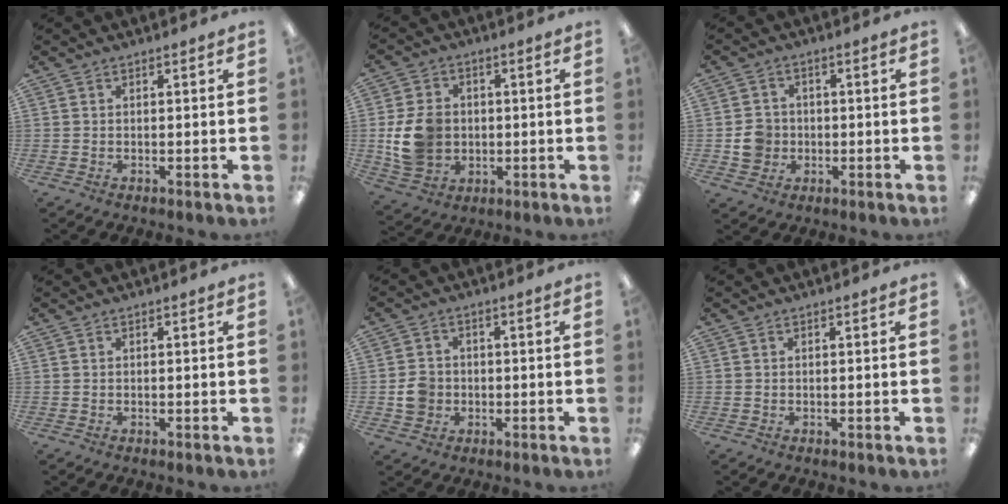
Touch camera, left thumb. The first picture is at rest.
{"total": 10.8, "force": [-0.3, 8.9, 6.0], "torque": [-0.122, 0.013, -0.002]}
{"total": 5.5, "force": [-0.9, 5.1, 1.7], "torque": [-0.018, 0.007, -0.015]}
{"total": 0.0}
{"total": 5.0, "force": [-0.9, 4.6, 1.8], "torque": [-0.024, 0.007, -0.015]}
{"total": 0.0}